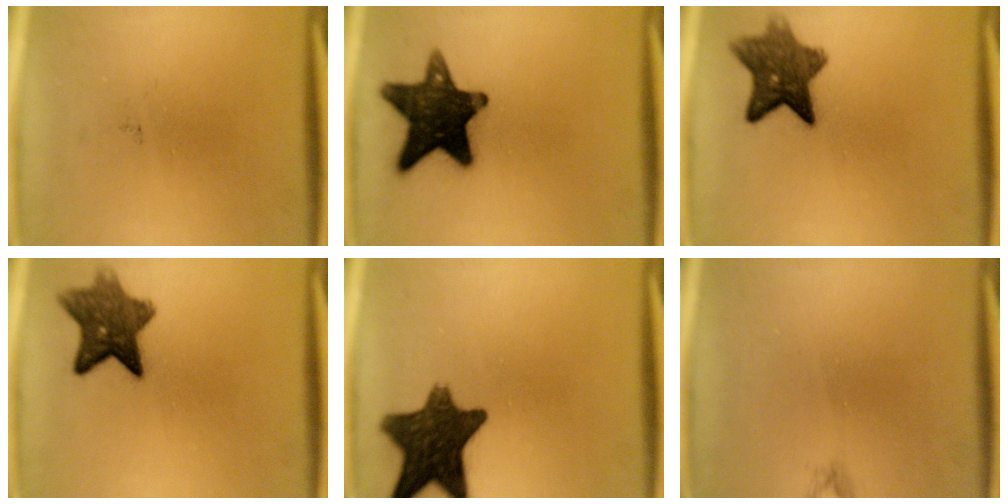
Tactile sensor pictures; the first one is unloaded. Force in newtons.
{"total": 15.8}
{"total": 8.9}
{"total": 8.9}
{"total": 13.0}
{"total": 0.6}